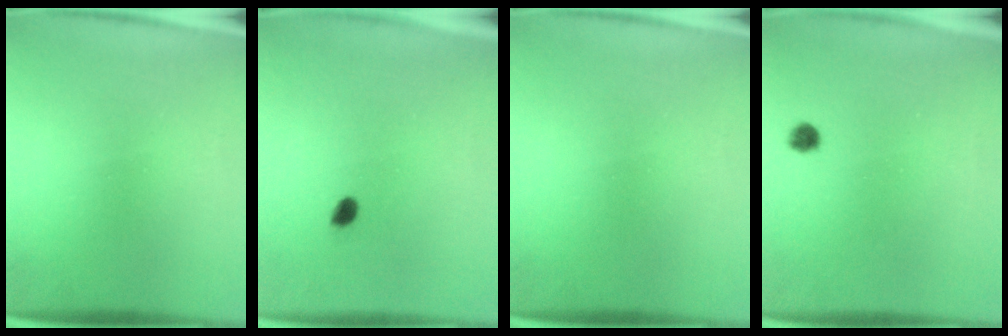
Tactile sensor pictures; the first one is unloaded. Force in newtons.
{"total": 1.6}
{"total": 0.0}
{"total": 1.7}